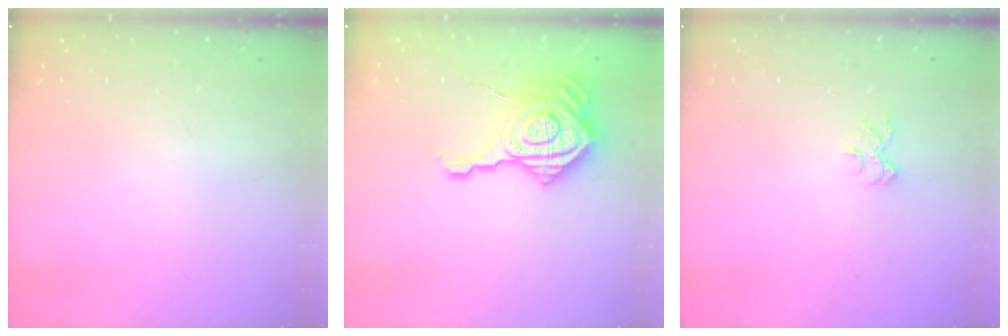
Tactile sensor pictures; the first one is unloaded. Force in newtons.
{"total": 21.5, "press": 21.4, "slide": 1.7}
{"total": 7.1, "press": 7.0, "slide": 0.6}